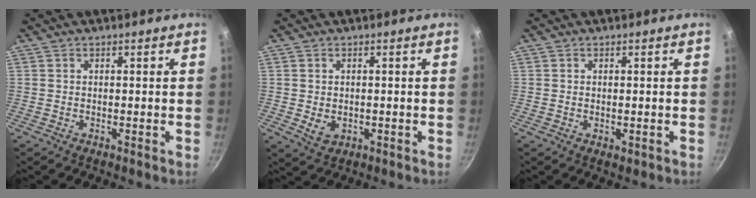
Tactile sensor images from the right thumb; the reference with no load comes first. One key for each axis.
{"total": 3.1, "fx": -0.3, "fy": 2.5, "fz": 1.9, "tx": -0.030, "ty": -0.008, "tz": 0.003}
{"total": 0.9, "fx": 0.0, "fy": 0.5, "fz": 0.7, "tx": -0.011, "ty": -0.003, "tz": -0.001}